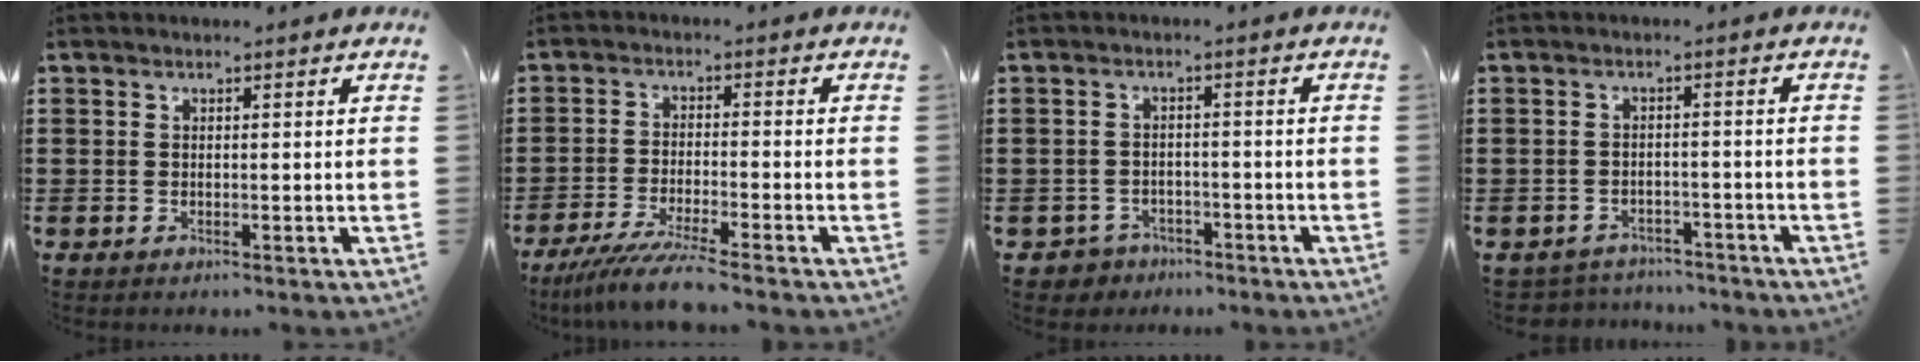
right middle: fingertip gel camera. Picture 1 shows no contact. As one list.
[{"total": 5.9, "force": [-5.1, -0.4, 3.0], "torque": [-0.067, -0.022, -0.098]}, {"total": 2.4, "force": [-2.2, 1.0, -0.1], "torque": [-0.008, 0.000, -0.050]}, {"total": 2.7, "force": [-2.6, 0.4, -0.3], "torque": [-0.005, 0.000, -0.059]}]